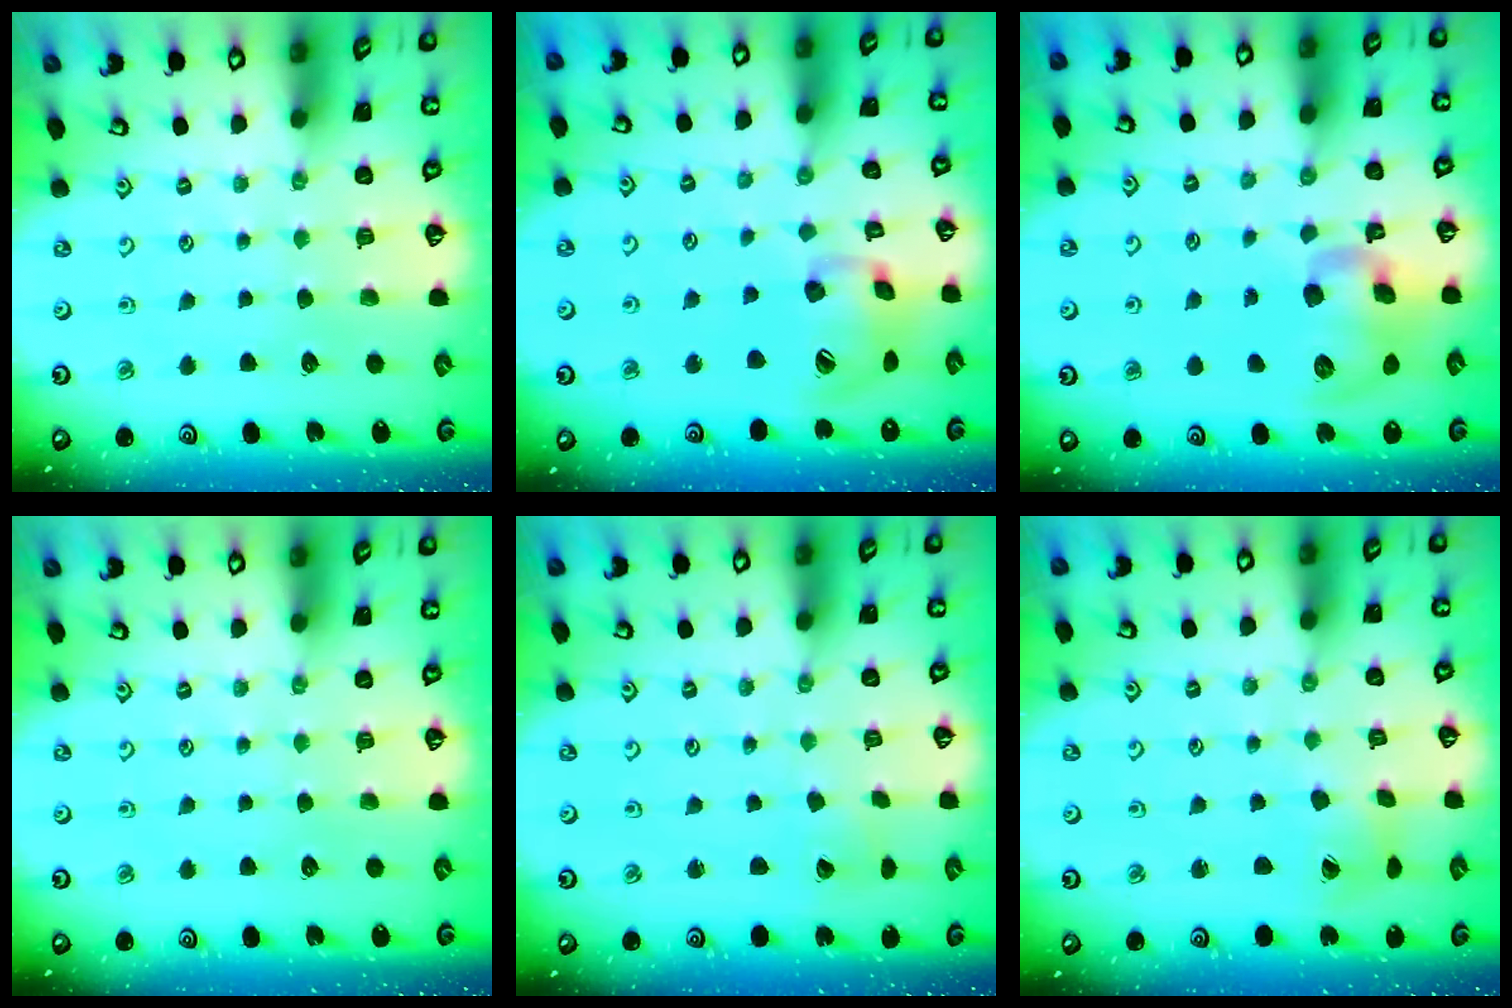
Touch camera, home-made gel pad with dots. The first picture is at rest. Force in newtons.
{"total": 16.3, "press": 16.1, "slide": 2.5}
{"total": 12.7, "press": 12.5, "slide": 2.2}
{"total": 0.0}
{"total": 2.7, "press": 2.7, "slide": 0.3}
{"total": 4.1, "press": 4.1, "slide": 0.5}